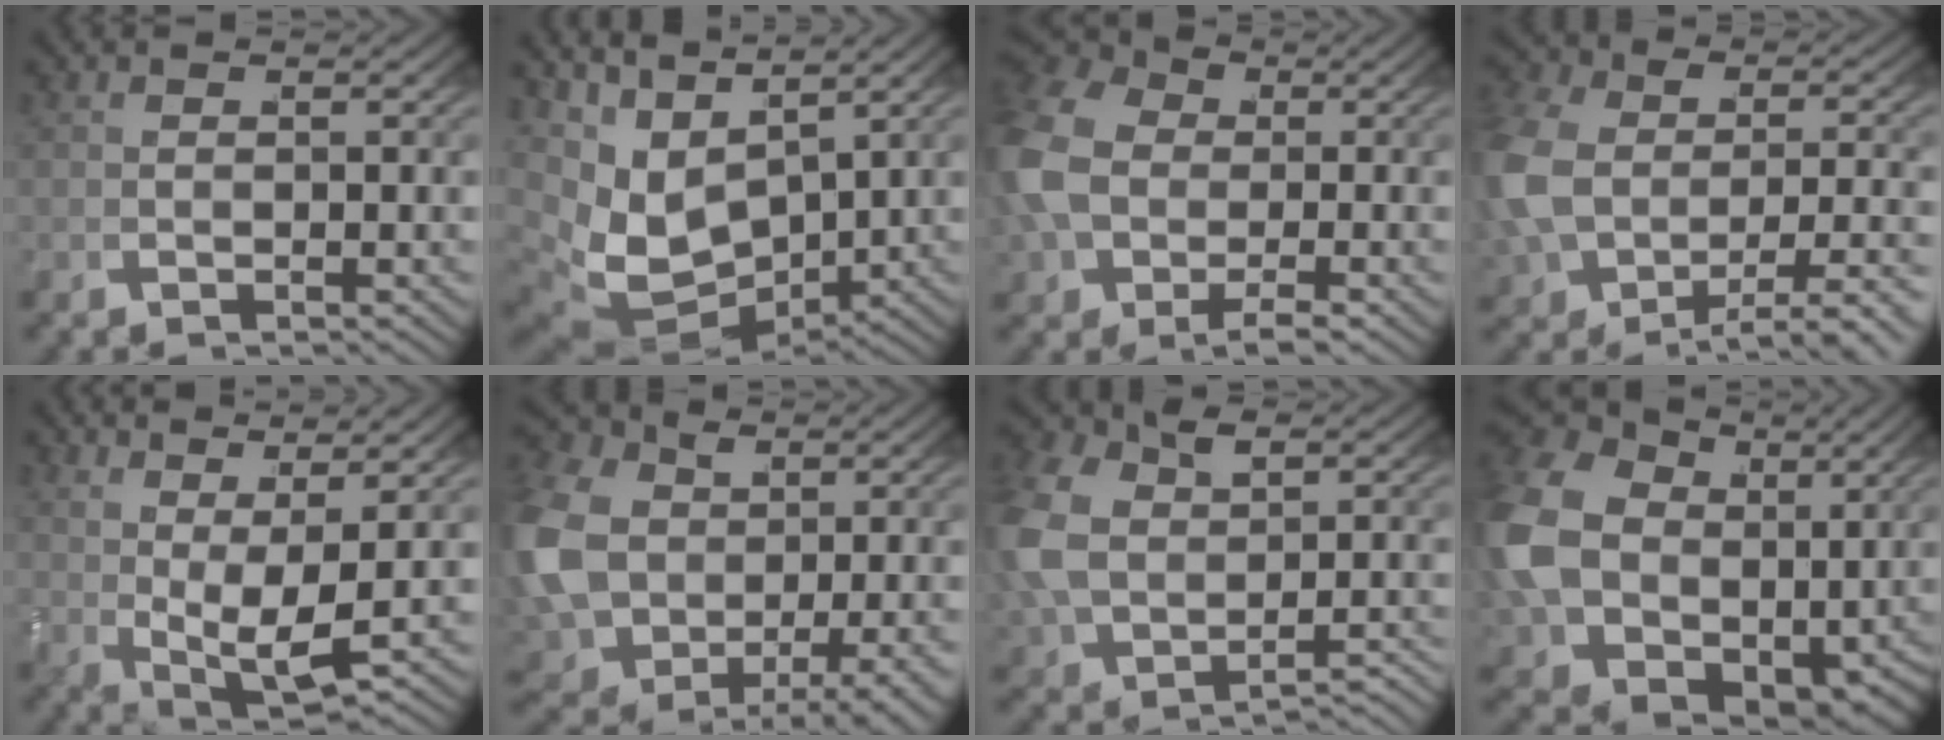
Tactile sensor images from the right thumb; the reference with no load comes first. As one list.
[{"total": 11.9, "force": [0.1, 9.1, 7.7], "torque": [-0.196, -0.063, 0.037]}, {"total": 9.6, "force": [0.7, 7.4, 6.1], "torque": [-0.157, -0.027, 0.023]}, {"total": 7.4, "force": [-1.9, 5.3, 4.9], "torque": [-0.123, -0.023, -0.010]}, {"total": 6.1, "force": [1.9, 2.5, 5.3], "torque": [-0.107, -0.029, 0.056]}, {"total": 10.7, "force": [-0.1, 8.1, 7.0], "torque": [-0.193, -0.059, 0.038]}, {"total": 6.1, "force": [-0.2, 4.7, 3.9], "torque": [-0.112, -0.016, 0.018]}, {"total": 19.1, "force": [0.7, 15.4, 11.2], "torque": [-0.283, -0.065, 0.033]}]